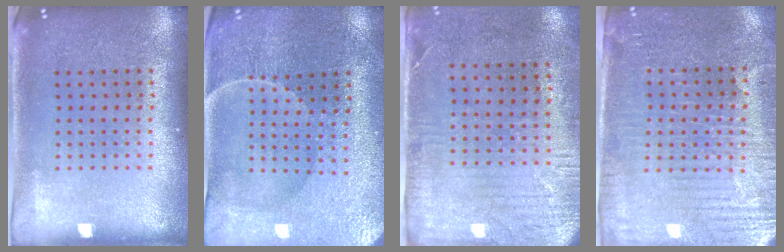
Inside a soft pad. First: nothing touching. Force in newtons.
{"total": 1.3, "press": 1.2, "slide": 0.3}
{"total": 2.9, "press": 2.3, "slide": 1.7}
{"total": 3.5, "press": 3.3, "slide": 1.2}